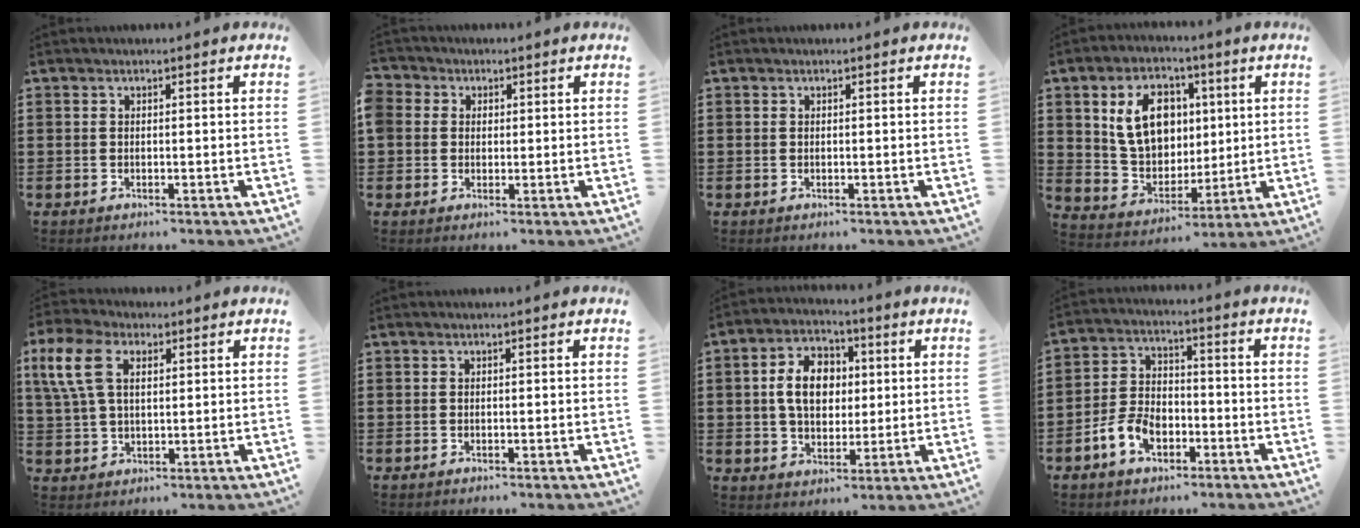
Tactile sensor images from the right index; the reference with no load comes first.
{"total": 2.6, "force": [0.7, 2.5, 0.2], "torque": [-0.017, 0.013, 0.010]}
{"total": 0.0}
{"total": 11.2, "force": [2.9, 8.2, 7.0], "torque": [-0.137, 0.013, 0.049]}
{"total": 8.7, "force": [3.2, 5.0, 6.3], "torque": [-0.157, 0.013, 0.055]}
{"total": 0.0}
{"total": 8.8, "force": [0.9, 6.2, 6.2], "torque": [-0.133, 0.013, 0.008]}
{"total": 6.3, "force": [-3.0, 4.0, 3.9], "torque": [-0.097, 0.007, -0.062]}